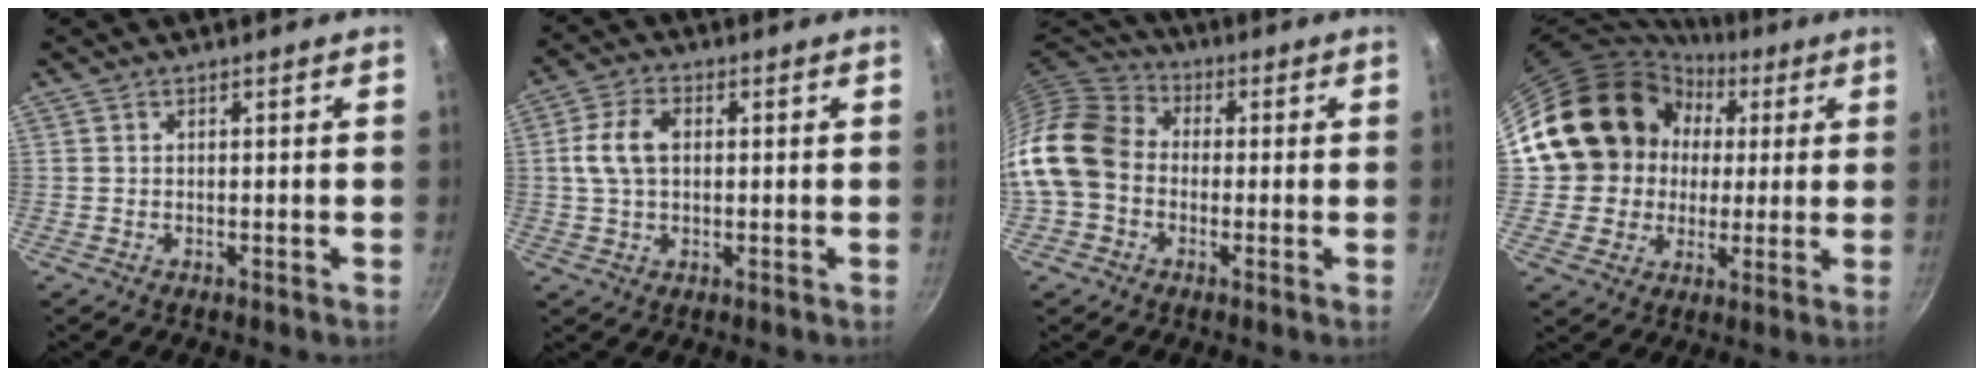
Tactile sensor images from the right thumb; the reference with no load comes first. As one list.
[{"total": 7.7, "force": [0.9, 5.0, 5.8], "torque": [-0.107, 0.014, 0.013]}, {"total": 15.5, "force": [-1.7, 12.3, 9.3], "torque": [-0.165, 0.038, -0.051]}, {"total": 18.0, "force": [2.7, 16.2, 7.2], "torque": [-0.104, 0.030, 0.053]}]